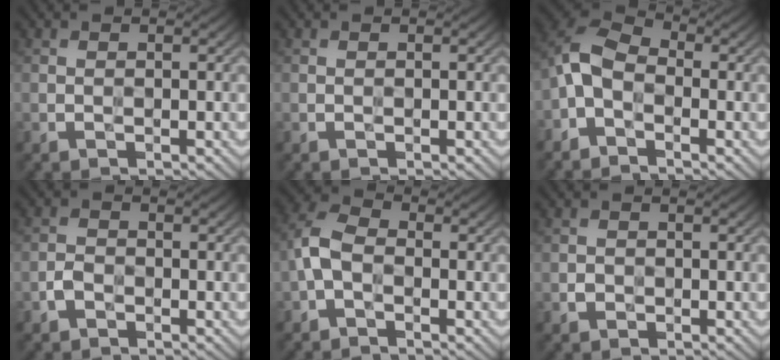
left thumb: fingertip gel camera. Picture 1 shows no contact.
{"total": 0.0}
{"total": 5.8, "force": [-2.2, 3.7, 3.9], "torque": [-0.091, 0.009, -0.062]}
{"total": 1.9, "force": [-1.1, 1.3, 0.9], "torque": [-0.018, 0.003, -0.026]}
{"total": 4.3, "force": [-1.2, 2.8, 3.0], "torque": [-0.073, 0.011, -0.037]}
{"total": 1.0, "force": [-0.4, 0.9, 0.3], "torque": [-0.003, -0.004, -0.010]}